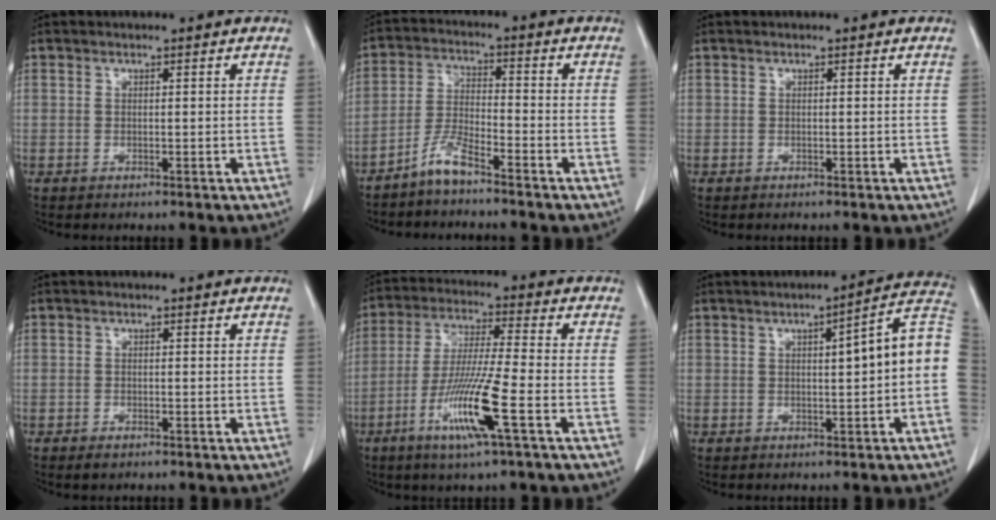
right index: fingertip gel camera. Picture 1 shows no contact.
{"total": 5.2, "force": [-4.3, 0.5, 2.9], "torque": [-0.067, -0.008, -0.089]}
{"total": 0.0}
{"total": 1.1, "force": [-0.8, 0.5, 0.6], "torque": [-0.014, -0.002, -0.009]}
{"total": 12.1, "force": [-4.9, -0.5, 11.0], "torque": [-0.220, -0.022, -0.096]}
{"total": 9.3, "force": [0.3, 0.9, 9.3], "torque": [-0.119, 0.027, -0.001]}